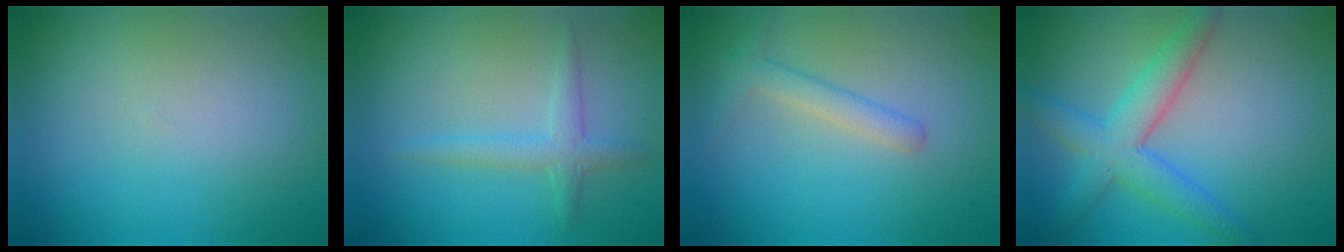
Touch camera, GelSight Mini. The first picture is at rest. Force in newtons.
{"total": 2.1, "press": 2.1, "slide": 0.1}
{"total": 2.0, "press": 2.0, "slide": 0.0}
{"total": 4.7, "press": 4.7, "slide": 0.2}